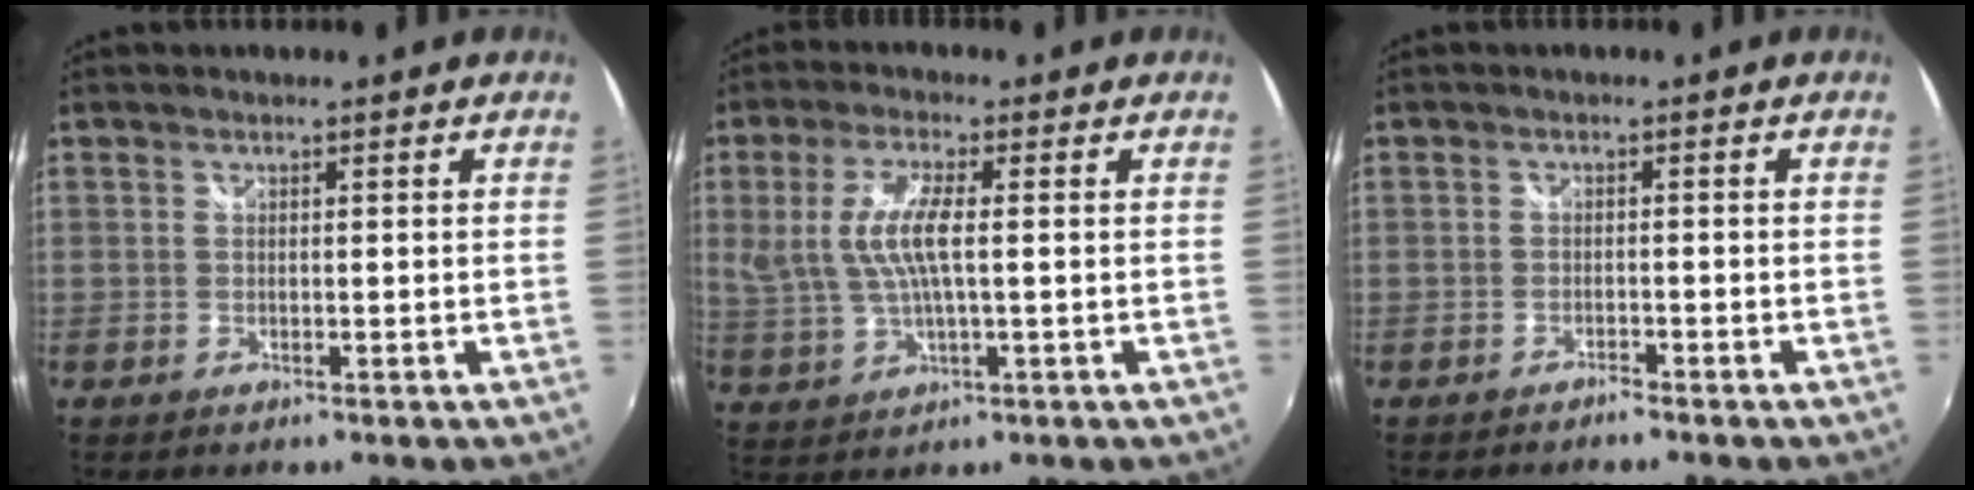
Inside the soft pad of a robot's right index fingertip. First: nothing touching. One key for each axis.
{"total": 8.5, "fx": 0.7, "fy": 2.3, "fz": 8.2, "tx": -0.169, "ty": -0.002, "tz": 0.023}
{"total": 1.5, "fx": -1.5, "fy": 0.3, "fz": 0.3, "tx": -0.011, "ty": -0.004, "tz": -0.028}